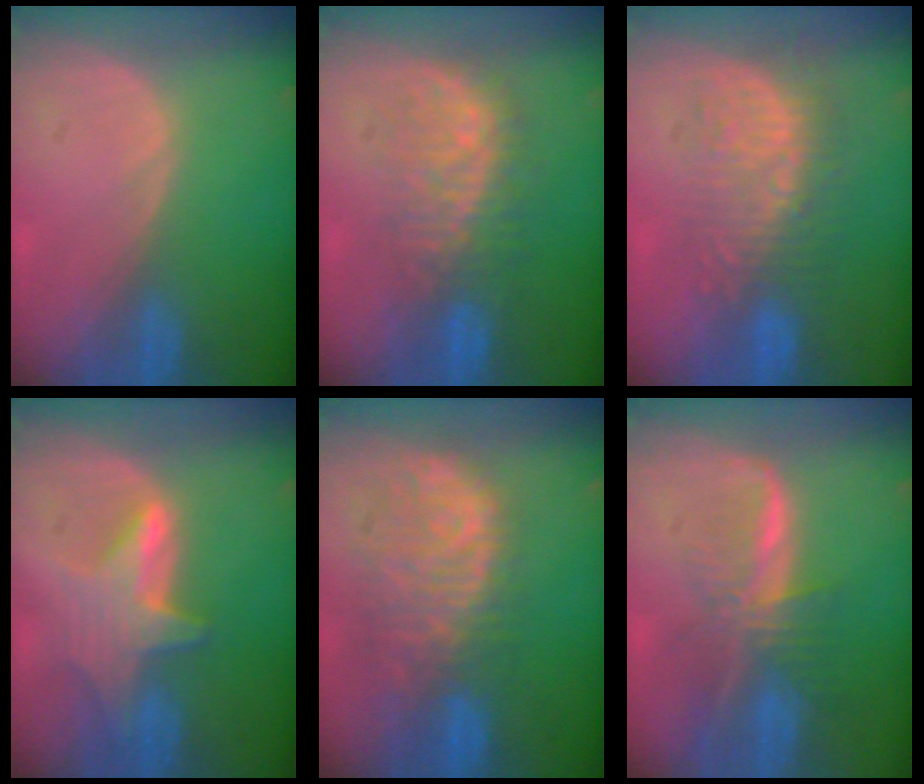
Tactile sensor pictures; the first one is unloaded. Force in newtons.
{"total": 8.4, "press": 8.4, "slide": 0.3}
{"total": 9.1, "press": 8.4, "slide": 3.5}
{"total": 6.8, "press": 6.3, "slide": 2.4}
{"total": 11.1, "press": 9.6, "slide": 5.6}
{"total": 8.3, "press": 6.9, "slide": 4.5}